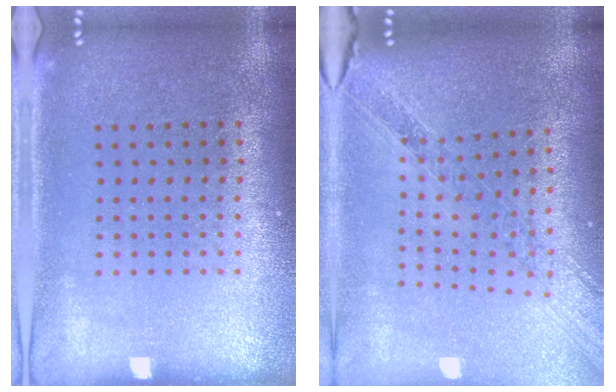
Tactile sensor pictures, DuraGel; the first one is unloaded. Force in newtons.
{"total": 1.2, "press": 1.1, "slide": 0.3}